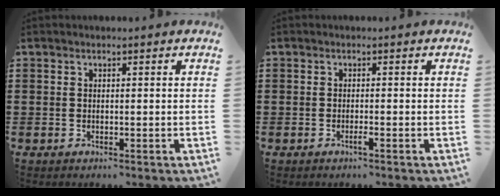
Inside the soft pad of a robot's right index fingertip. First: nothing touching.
{"total": 1.1, "force": [-0.7, 0.0, 0.9], "torque": [-0.016, -0.002, -0.013]}